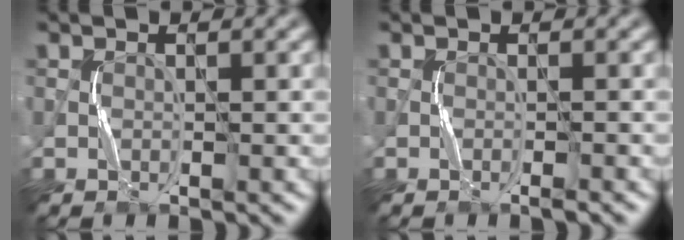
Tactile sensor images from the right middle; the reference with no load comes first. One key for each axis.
{"total": 0.5, "fx": -0.4, "fy": -0.1, "fz": 0.3, "tx": -0.003, "ty": 0.002, "tz": -0.009}